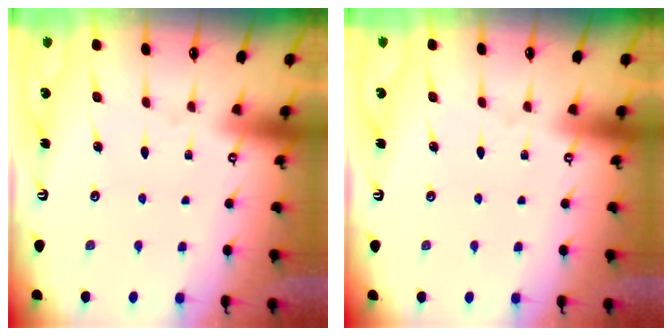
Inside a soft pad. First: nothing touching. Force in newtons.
{"total": 0.0}